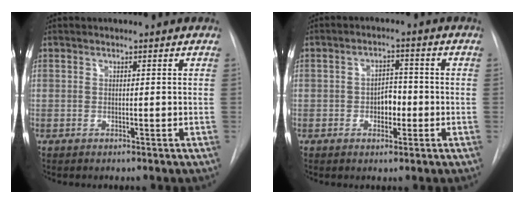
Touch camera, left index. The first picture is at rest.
{"total": 3.6, "force": [-0.9, 2.3, 2.6], "torque": [-0.035, 0.009, -0.012]}